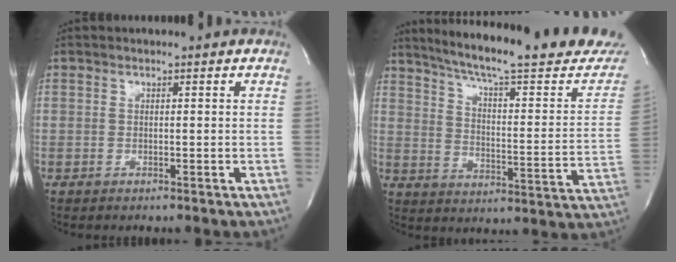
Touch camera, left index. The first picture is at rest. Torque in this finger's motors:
{"motor_torque": [0.11, -0.18, 0.38, 0.11]}